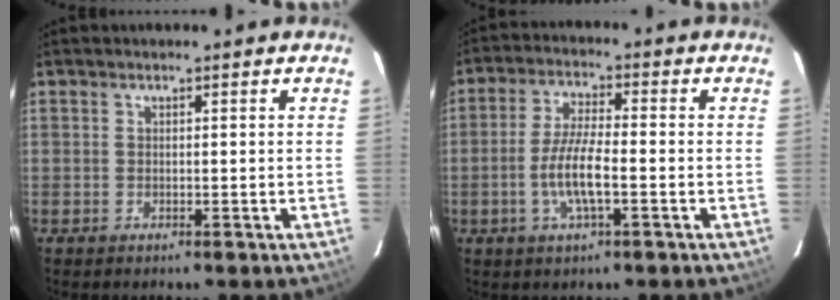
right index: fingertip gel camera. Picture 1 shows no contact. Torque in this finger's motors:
{"motor_torque": [1.45, -0.45, 0.61, 0.15]}